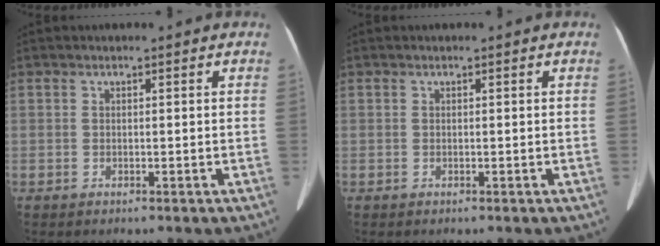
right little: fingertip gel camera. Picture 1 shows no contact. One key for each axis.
{"total": 0.0}